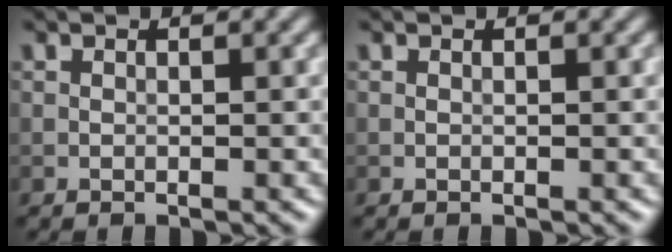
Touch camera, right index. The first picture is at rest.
{"total": 0.0}